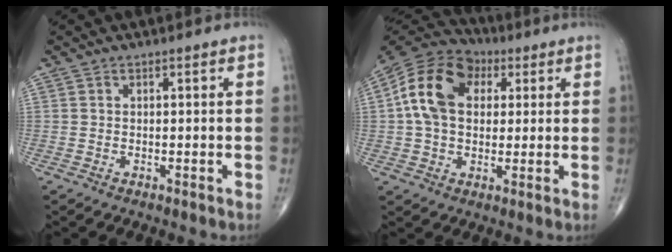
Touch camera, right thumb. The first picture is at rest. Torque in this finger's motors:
{"motor_torque": [0.28, 0.55, 0.22, -0.10, 0.15]}